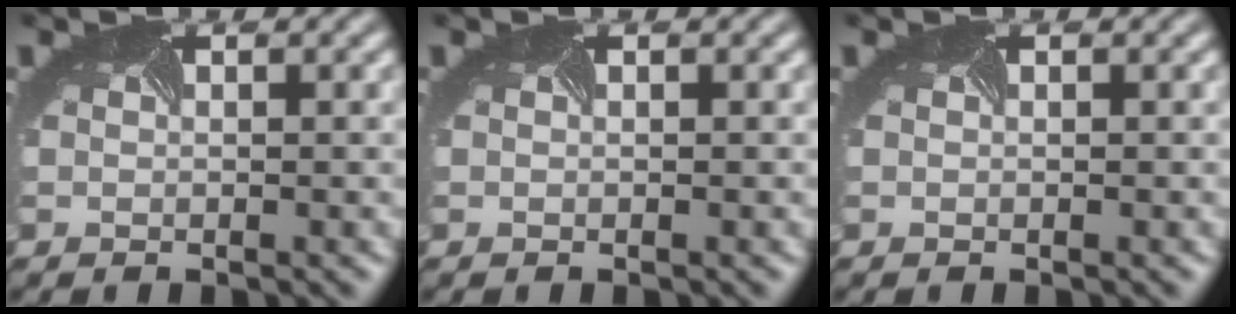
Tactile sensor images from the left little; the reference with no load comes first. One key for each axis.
{"total": 0.0}
{"total": 0.0}